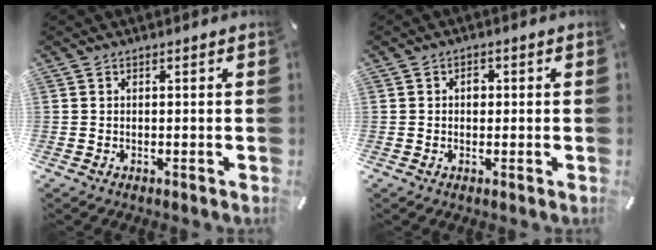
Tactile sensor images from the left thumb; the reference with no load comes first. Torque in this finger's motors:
{"motor_torque": [0.38, 0.50, 0.20, -0.07, 0.00]}